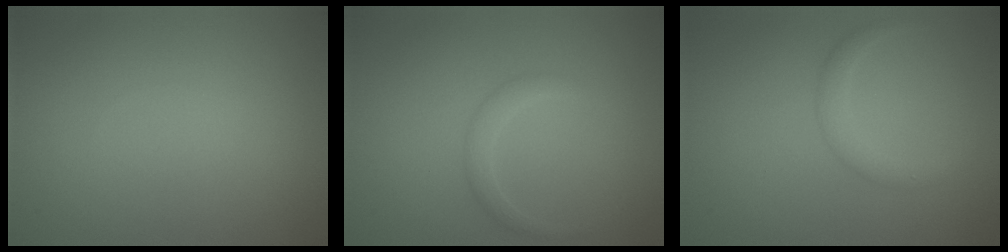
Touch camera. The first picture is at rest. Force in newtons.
{"total": 1.4, "press": 1.4, "slide": 0.1}
{"total": 1.7, "press": 1.7, "slide": 0.0}